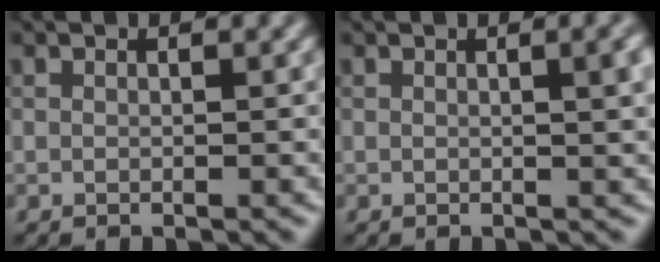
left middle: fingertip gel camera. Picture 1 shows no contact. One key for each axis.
{"total": 3.5, "fx": 0.6, "fy": 1.1, "fz": 3.2, "tx": -0.033, "ty": 0.008, "tz": 0.007}